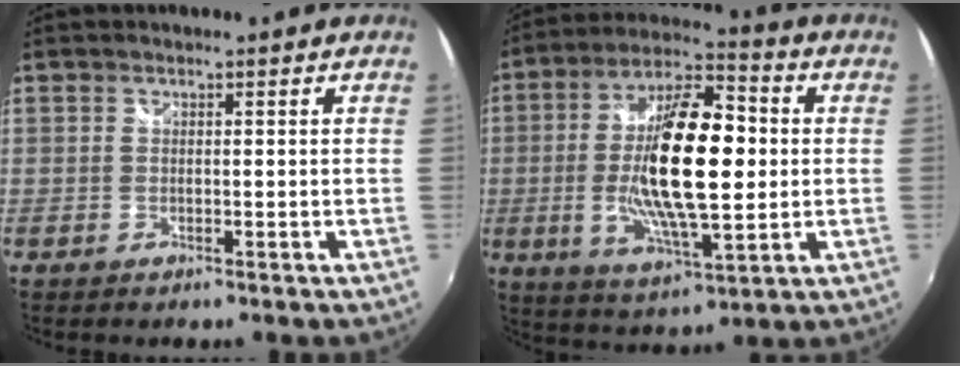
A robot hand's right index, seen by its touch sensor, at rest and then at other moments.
{"total": 19.5, "force": [-0.3, 6.7, 18.3], "torque": [-0.343, 0.003, -0.007]}